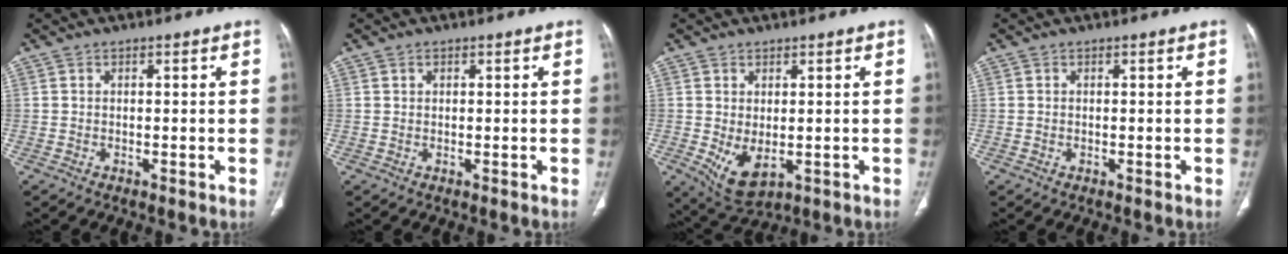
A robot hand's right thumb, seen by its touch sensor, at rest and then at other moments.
{"total": 0.7, "force": [0.4, 0.6, 0.3], "torque": [-0.001, 0.000, 0.007]}
{"total": 6.2, "force": [-0.7, 3.5, 5.2], "torque": [-0.088, -0.011, 0.009]}
{"total": 0.0}